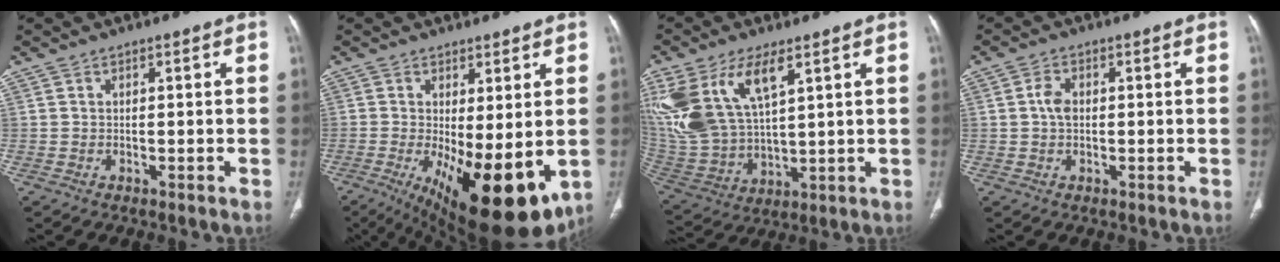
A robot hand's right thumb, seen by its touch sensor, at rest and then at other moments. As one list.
[{"total": 17.2, "force": [-4.1, 6.4, 15.4], "torque": [-0.215, -0.032, -0.038]}, {"total": 19.4, "force": [8.5, 9.5, 14.6], "torque": [-0.315, -0.023, 0.179]}, {"total": 2.9, "force": [0.1, 1.9, 2.1], "torque": [-0.044, 0.005, -0.001]}]